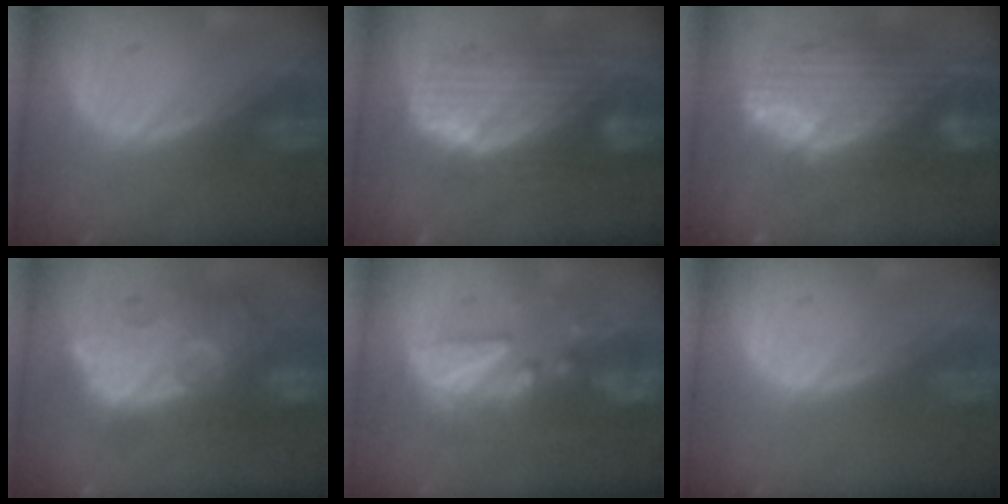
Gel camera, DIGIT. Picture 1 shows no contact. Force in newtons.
{"total": 10.0, "press": 8.8, "slide": 4.6}
{"total": 12.0, "press": 10.1, "slide": 6.4}
{"total": 12.4, "press": 12.0, "slide": 3.4}
{"total": 8.2, "press": 8.0, "slide": 1.8}
{"total": 0.0}